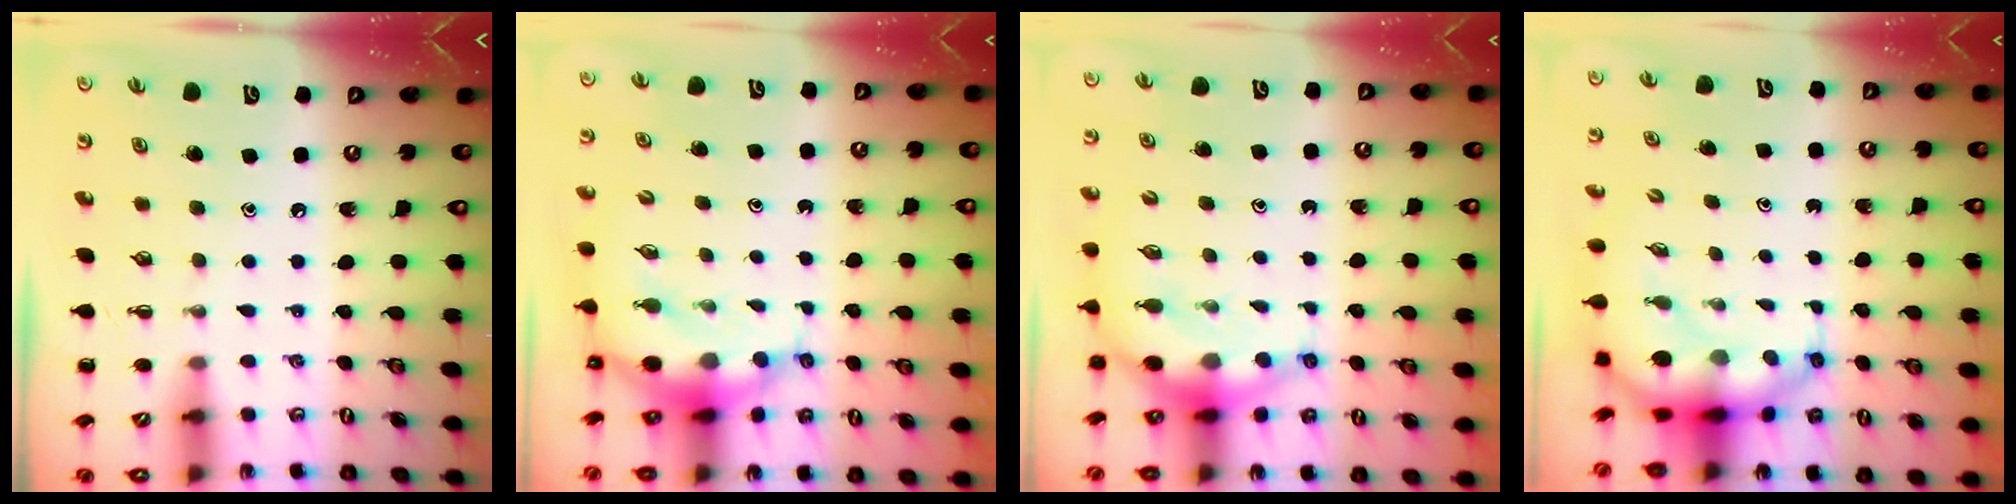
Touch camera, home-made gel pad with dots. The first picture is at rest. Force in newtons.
{"total": 6.8, "press": 6.6, "slide": 1.8}
{"total": 7.8, "press": 7.6, "slide": 1.6}
{"total": 8.0, "press": 7.6, "slide": 2.2}